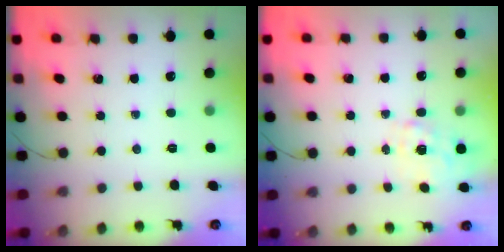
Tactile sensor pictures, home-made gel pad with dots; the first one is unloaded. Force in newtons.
{"total": 8.0, "press": 8.0, "slide": 0.9}